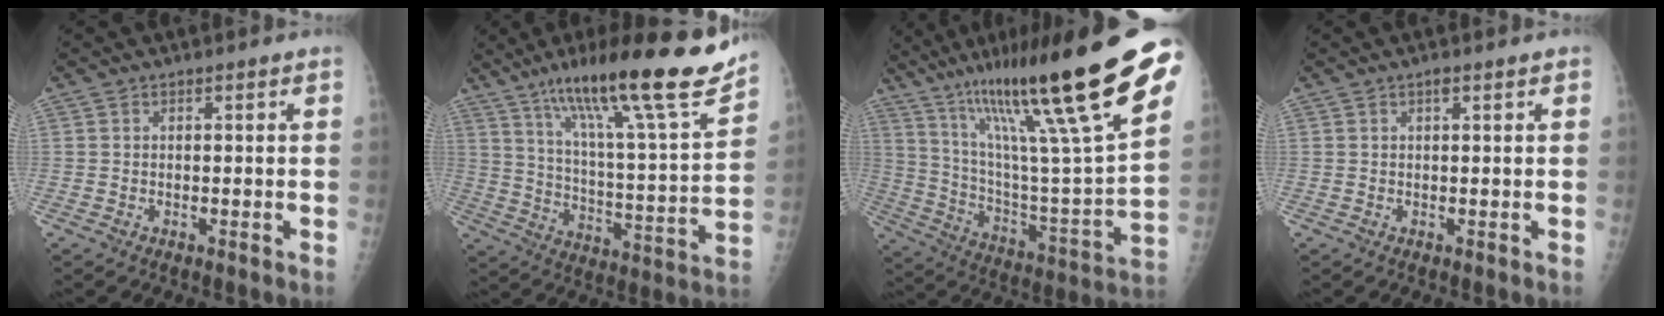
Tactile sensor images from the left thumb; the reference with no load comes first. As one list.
[{"total": 24.6, "force": [17.2, 2.9, 17.4], "torque": [-0.254, -0.066, 0.276]}, {"total": 33.4, "force": [20.3, 4.3, 26.1], "torque": [-0.379, -0.049, 0.341]}, {"total": 1.1, "force": [0.6, 0.3, 0.9], "torque": [-0.014, 0.002, 0.008]}]